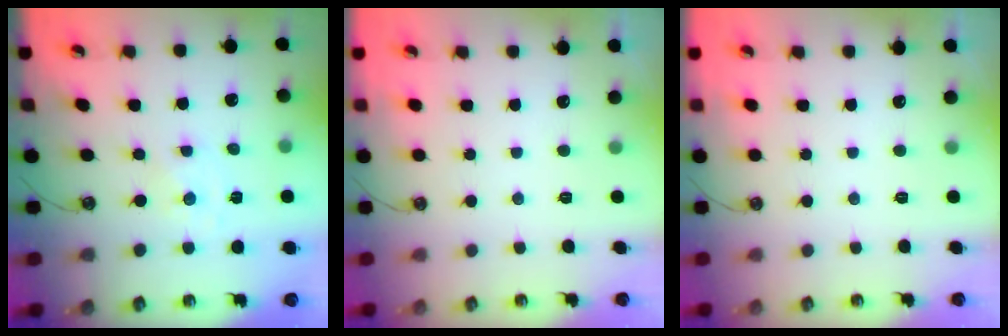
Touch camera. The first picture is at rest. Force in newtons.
{"total": 0.0}
{"total": 0.0}